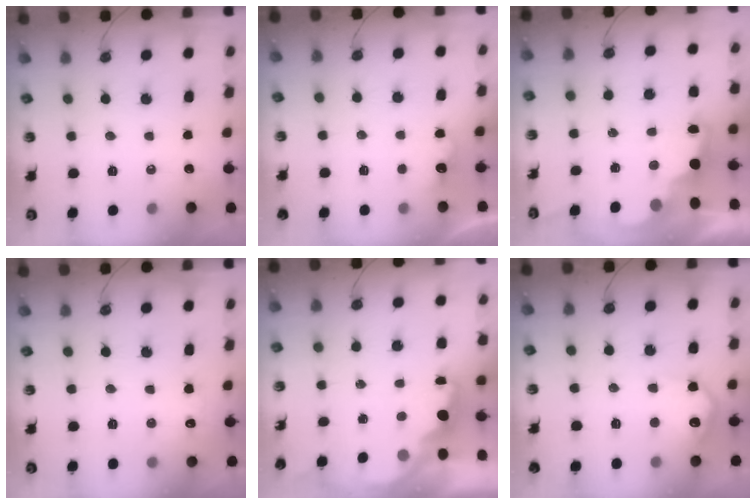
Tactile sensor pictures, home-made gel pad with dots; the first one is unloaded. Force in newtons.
{"total": 2.8, "press": 2.7, "slide": 0.9}
{"total": 2.7, "press": 2.6, "slide": 0.5}
{"total": 5.8, "press": 5.7, "slide": 1.3}
{"total": 2.5, "press": 2.3, "slide": 0.8}
{"total": 11.8, "press": 11.7, "slide": 0.5}